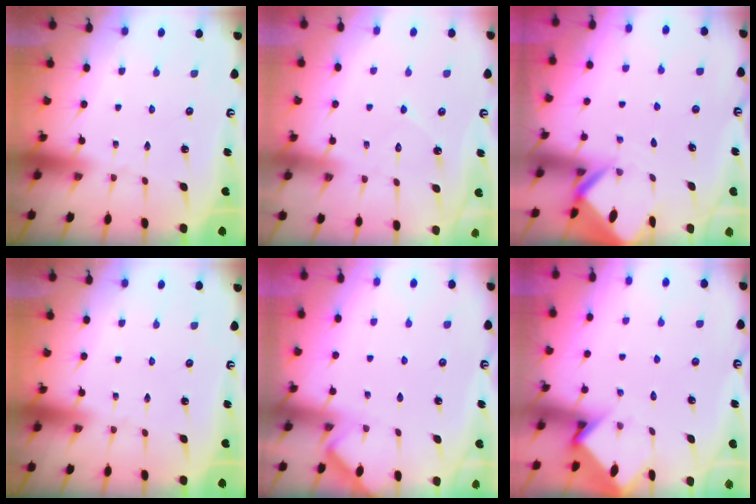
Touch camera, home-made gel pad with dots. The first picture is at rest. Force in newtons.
{"total": 5.5, "press": 5.5, "slide": 0.5}
{"total": 3.4, "press": 3.4, "slide": 0.2}
{"total": 0.0}
{"total": 3.0, "press": 2.9, "slide": 0.3}
{"total": 3.8, "press": 3.8, "slide": 0.2}